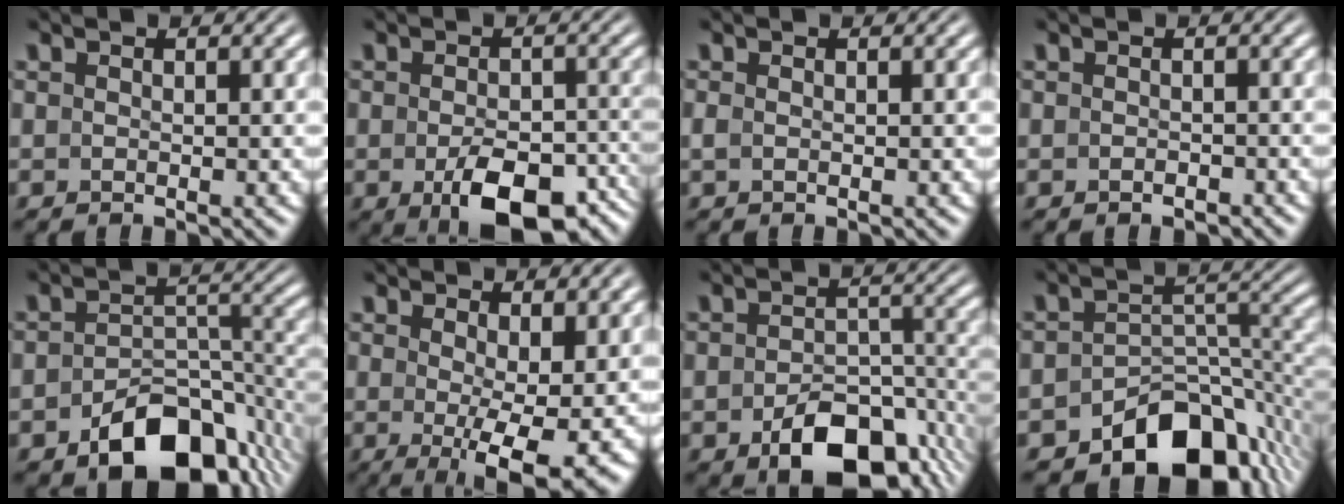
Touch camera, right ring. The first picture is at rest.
{"total": 7.6, "force": [-4.7, 2.8, 5.3], "torque": [-0.069, -0.020, -0.062]}
{"total": 0.6, "force": [-0.4, 0.2, 0.4], "torque": [-0.017, -0.008, 0.000]}
{"total": 1.1, "force": [-1.1, 0.1, 0.1], "torque": [-0.004, -0.006, -0.012]}
{"total": 9.4, "force": [-6.2, 4.5, 5.4], "torque": [-0.067, -0.019, -0.084]}
{"total": 6.1, "force": [-1.2, 1.4, 5.8], "torque": [-0.083, -0.033, 0.000]}
{"total": 8.7, "force": [-5.6, 3.9, 5.4], "torque": [-0.064, -0.016, -0.076]}
{"total": 12.0, "force": [-7.7, 6.7, 6.3], "torque": [-0.090, -0.031, -0.109]}